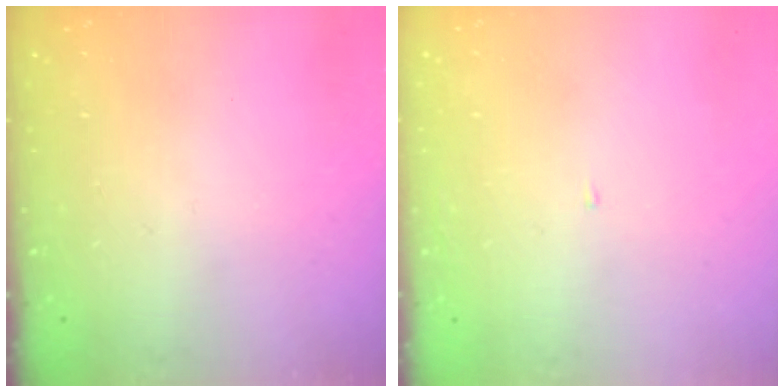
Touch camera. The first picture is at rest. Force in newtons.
{"total": 2.1, "press": 2.1, "slide": 0.2}